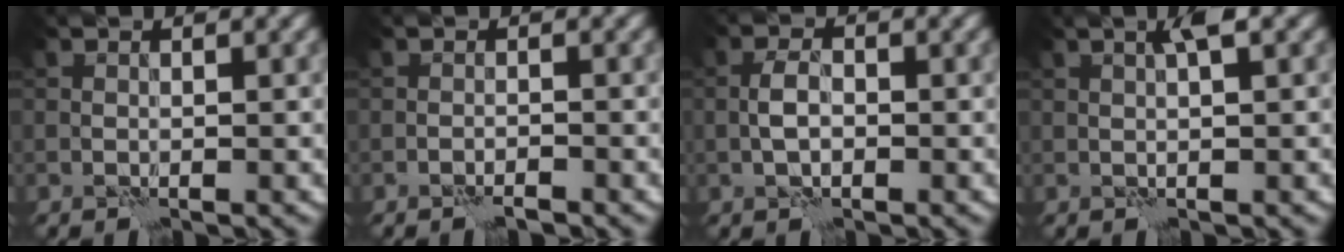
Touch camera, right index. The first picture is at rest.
{"total": 0.9, "force": [-0.8, 0.0, 0.4], "torque": [-0.009, 0.002, -0.016]}
{"total": 2.2, "force": [-0.6, 1.2, 1.8], "torque": [-0.034, 0.006, -0.015]}
{"total": 1.8, "force": [0.8, 0.0, 1.7], "torque": [-0.030, 0.005, 0.013]}